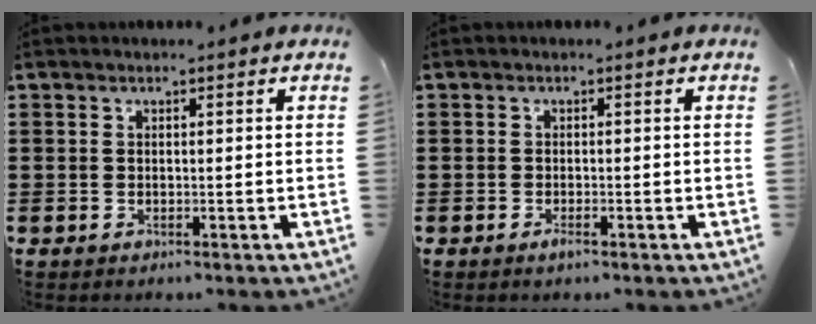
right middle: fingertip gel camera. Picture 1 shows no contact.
{"total": 1.1, "force": [-0.7, 0.2, 0.8], "torque": [-0.018, -0.006, -0.011]}